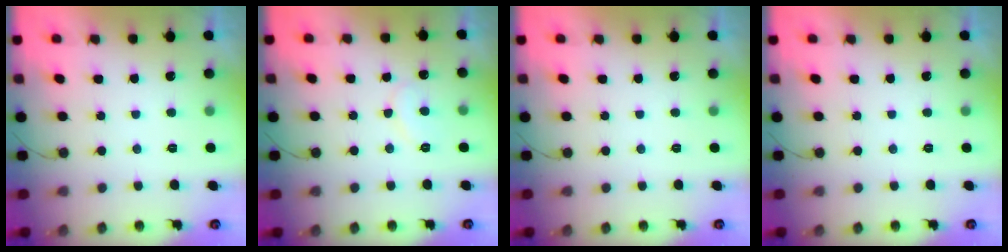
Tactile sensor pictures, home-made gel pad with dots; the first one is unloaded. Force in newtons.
{"total": 7.5, "press": 7.5, "slide": 0.4}
{"total": 0.0}
{"total": 0.0}